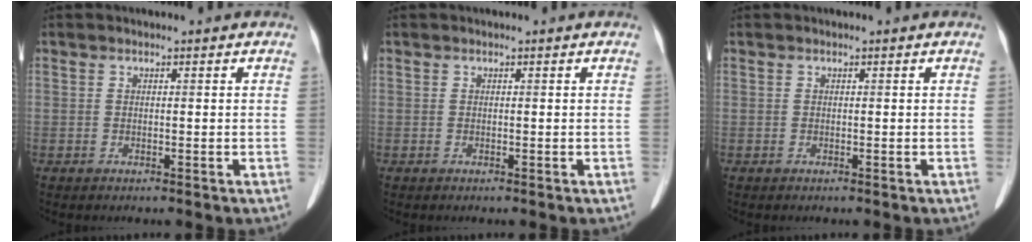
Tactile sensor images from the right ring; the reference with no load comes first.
{"total": 0.0}
{"total": 0.0}